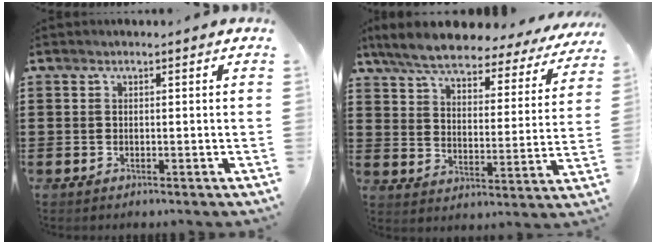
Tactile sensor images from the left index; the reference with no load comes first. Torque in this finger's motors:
{"motor_torque": [2.14, 0.00, 1.05, 0.21]}